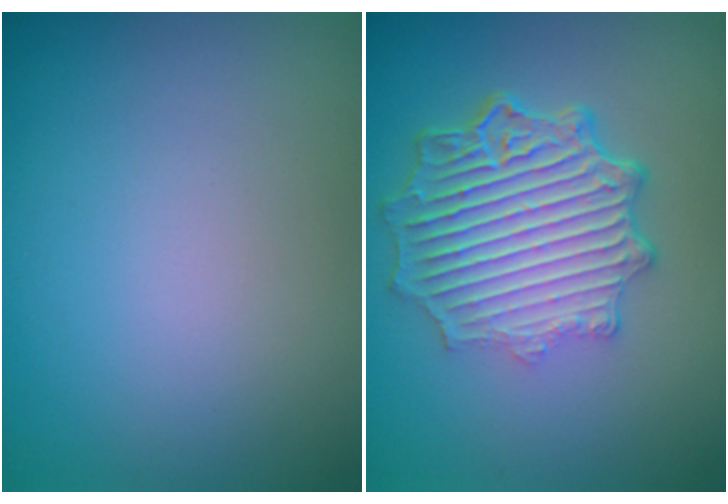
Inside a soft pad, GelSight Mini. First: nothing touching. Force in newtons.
{"total": 6.9, "press": 5.2, "slide": 4.6}